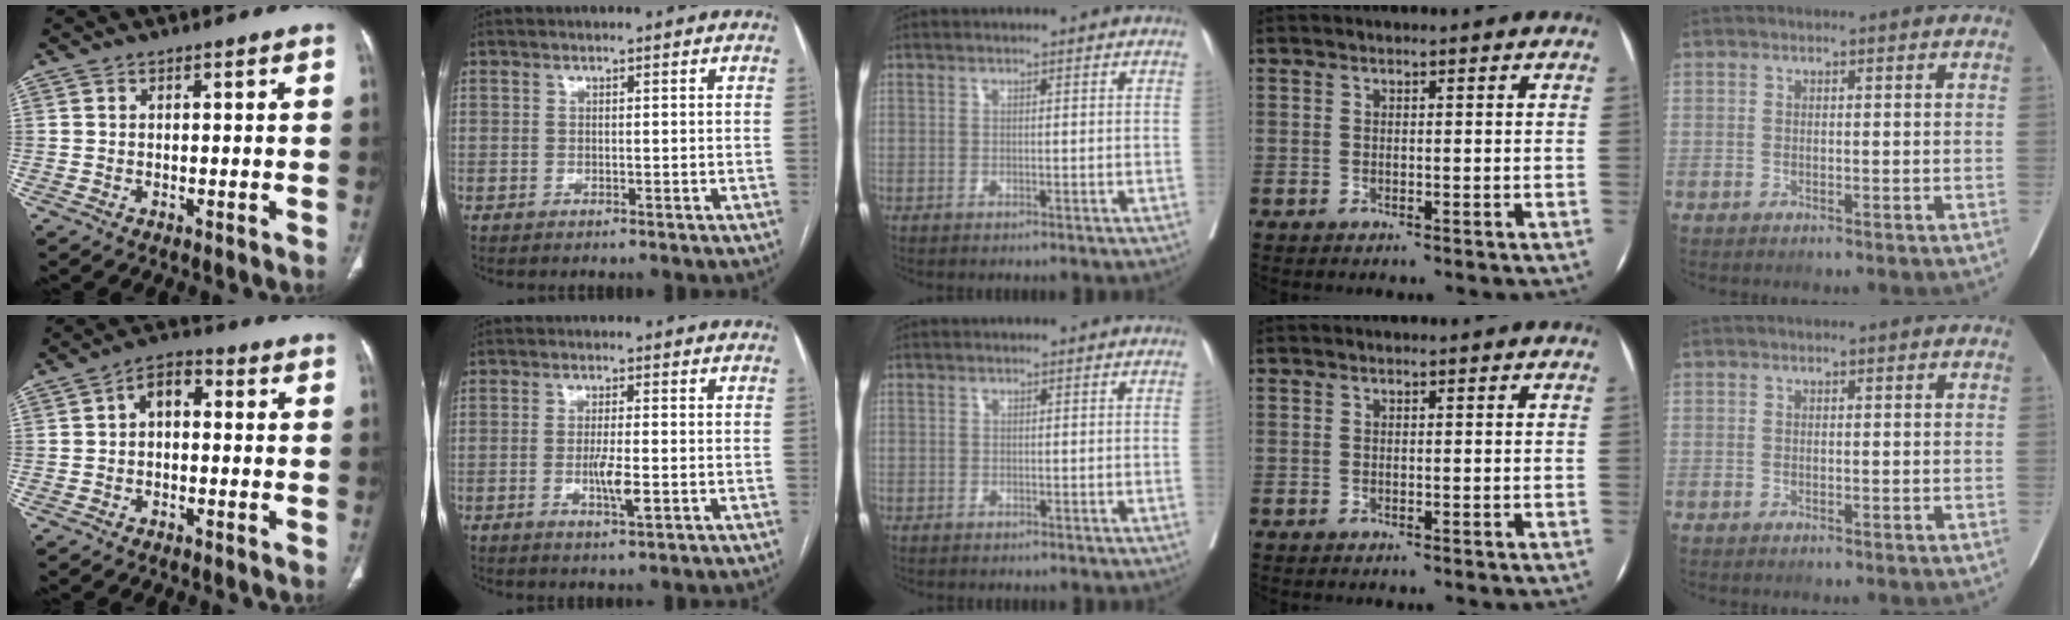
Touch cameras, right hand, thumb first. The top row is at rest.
{"thumb": {"total": 5.3, "force": [0.3, 3.3, 4.1], "torque": [-0.054, 0.021, -0.008]}, "index": {"total": 4.4, "force": [-1.1, 0.6, 4.2], "torque": [-0.082, -0.007, -0.017]}}